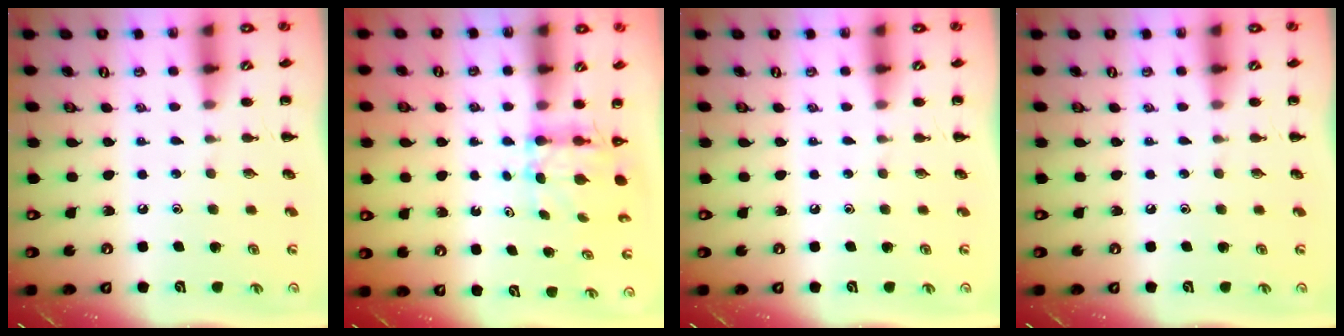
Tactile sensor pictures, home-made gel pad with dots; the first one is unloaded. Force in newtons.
{"total": 5.1, "press": 5.1, "slide": 0.5}
{"total": 0.0}
{"total": 0.0}